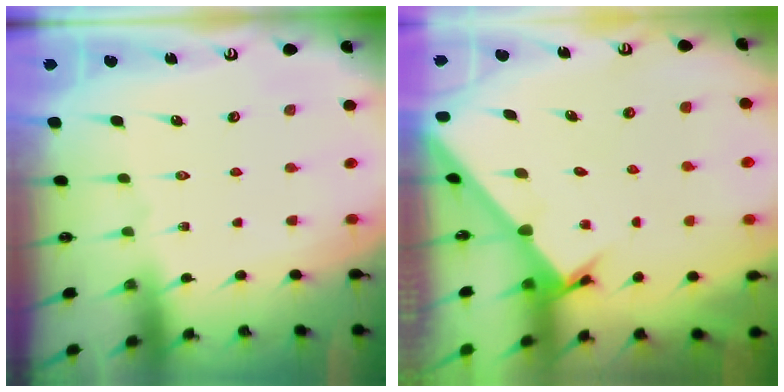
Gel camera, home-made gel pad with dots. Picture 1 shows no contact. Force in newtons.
{"total": 2.0, "press": 2.0, "slide": 0.2}